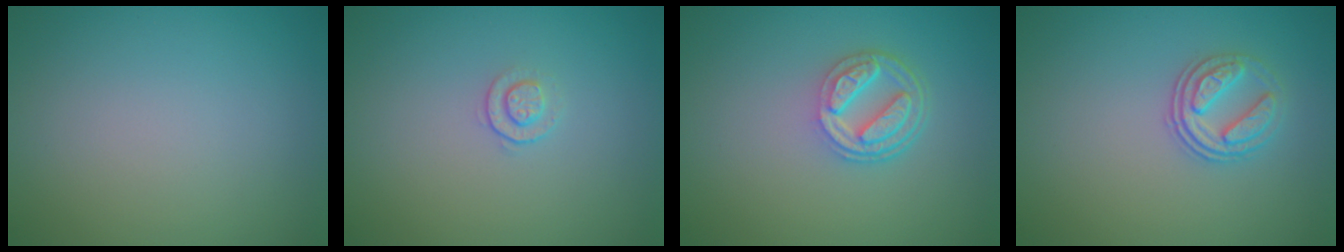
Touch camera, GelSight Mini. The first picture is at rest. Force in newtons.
{"total": 1.1, "press": 0.7, "slide": 0.9}
{"total": 4.2, "press": 3.1, "slide": 2.8}
{"total": 2.8, "press": 2.6, "slide": 1.2}